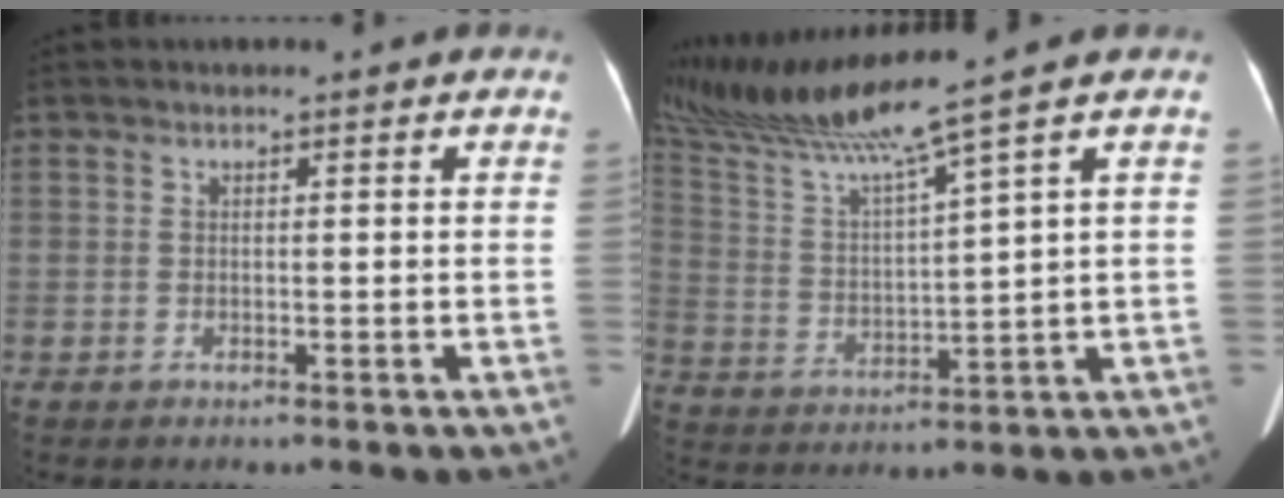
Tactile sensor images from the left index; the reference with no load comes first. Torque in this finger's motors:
{"motor_torque": [-0.43, -0.60, -0.01, 0.02]}